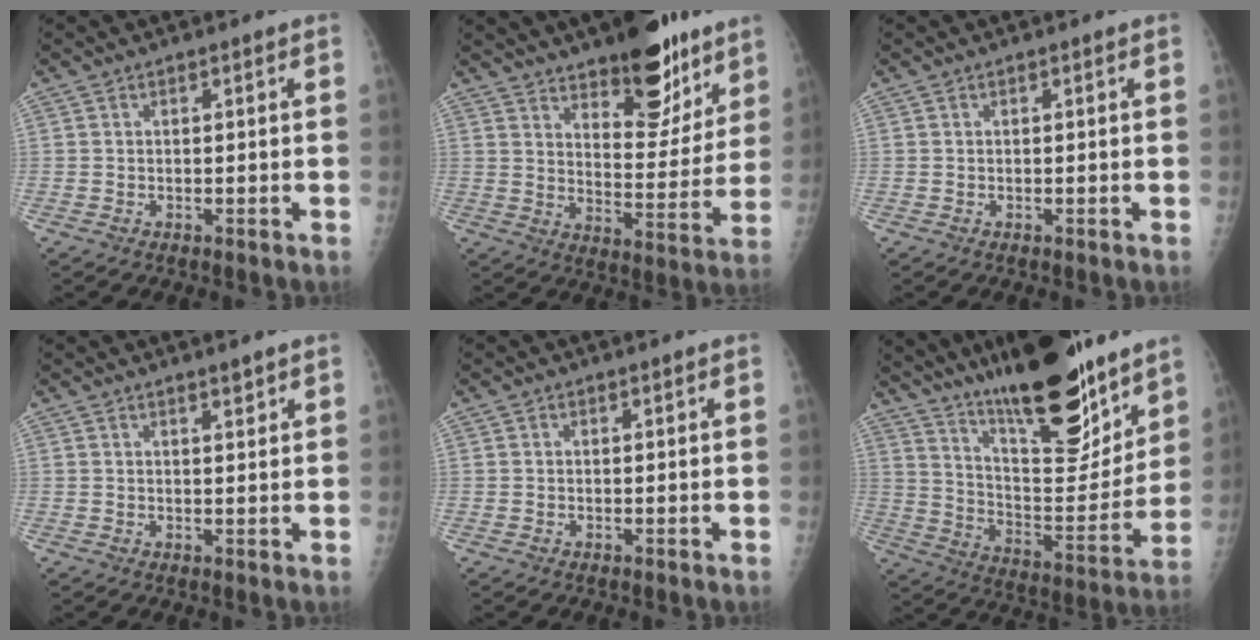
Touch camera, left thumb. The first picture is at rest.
{"total": 18.5, "force": [12.6, 7.5, 11.2], "torque": [-0.106, -0.079, 0.188]}
{"total": 0.0}
{"total": 1.6, "force": [1.3, 0.2, 1.0], "torque": [-0.012, -0.009, 0.021]}
{"total": 0.0}
{"total": 25.5, "force": [18.6, 7.1, 16.0], "torque": [-0.213, -0.096, 0.302]}